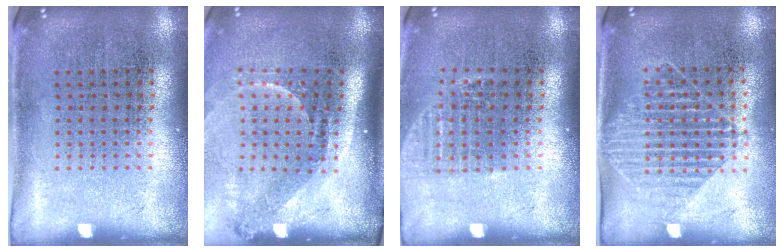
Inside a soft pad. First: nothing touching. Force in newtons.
{"total": 2.2, "press": 1.5, "slide": 1.6}
{"total": 1.1, "press": 1.0, "slide": 0.4}
{"total": 1.5, "press": 1.3, "slide": 0.8}